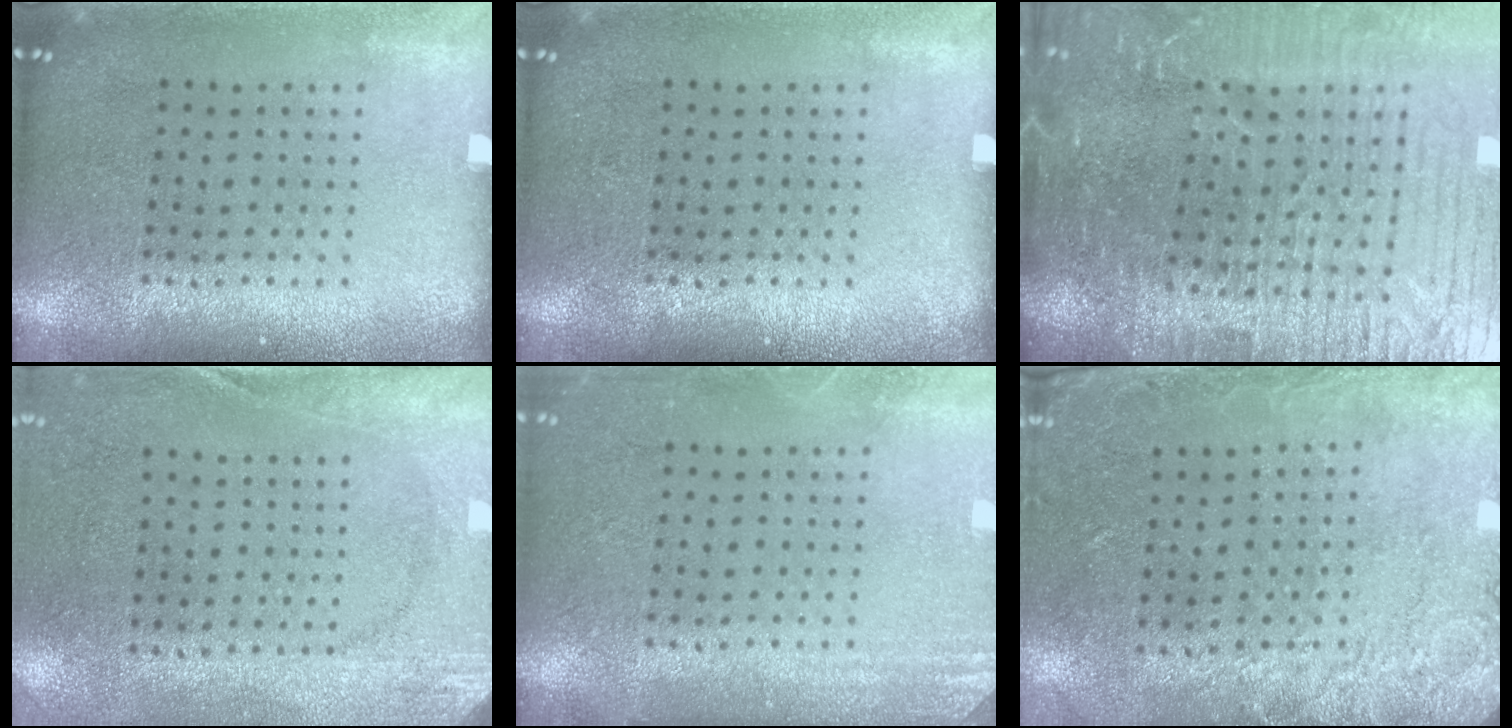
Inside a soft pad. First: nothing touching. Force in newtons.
{"total": 0.0}
{"total": 5.8, "press": 5.2, "slide": 2.6}
{"total": 2.7, "press": 2.1, "slide": 1.7}
{"total": 2.0, "press": 2.0, "slide": 0.4}
{"total": 2.6, "press": 1.9, "slide": 1.8}